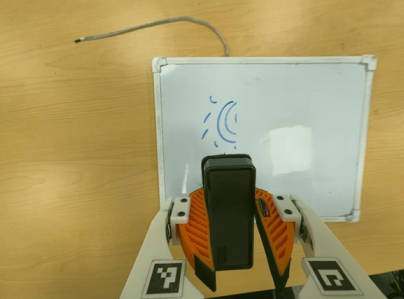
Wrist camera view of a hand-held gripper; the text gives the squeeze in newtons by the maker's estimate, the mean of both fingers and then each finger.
{"total": 9.4, "left": 9.0, "right": 9.8}